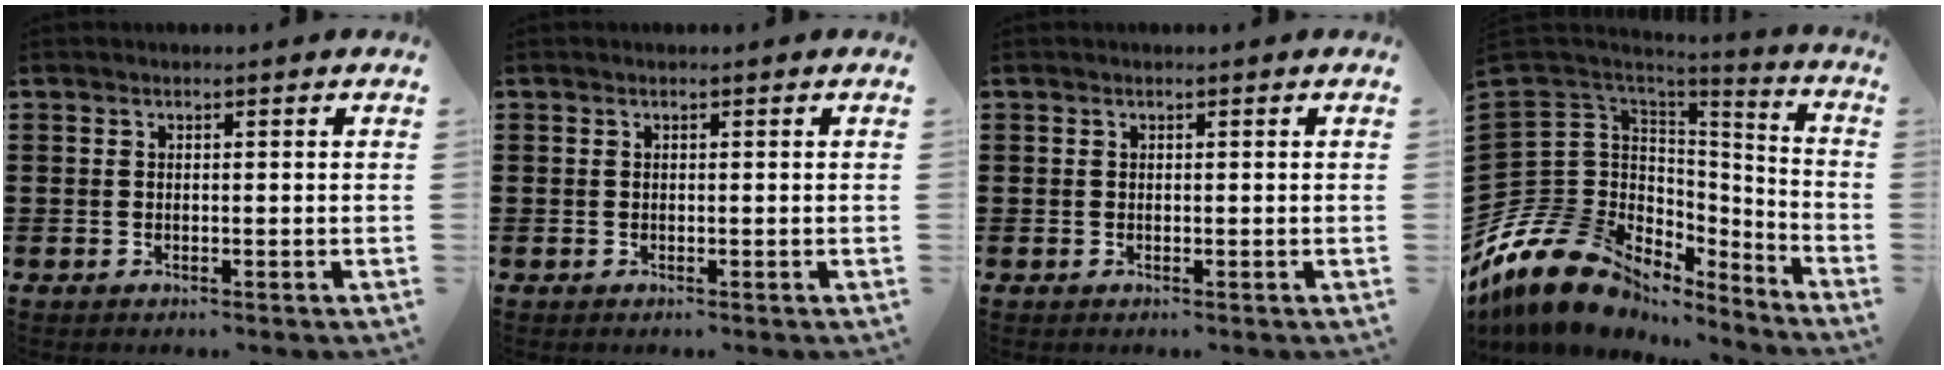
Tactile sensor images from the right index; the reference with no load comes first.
{"total": 0.0}
{"total": 0.0}
{"total": 15.1, "force": [-8.7, 10.0, 7.1], "torque": [-0.184, -0.005, -0.152]}